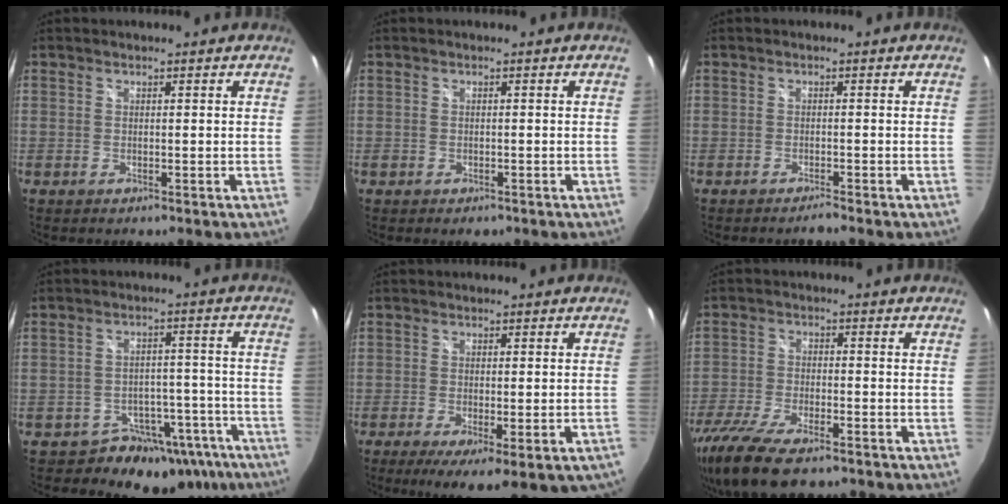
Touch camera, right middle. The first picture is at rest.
{"total": 1.7, "force": [-0.9, 1.2, 0.7], "torque": [-0.014, -0.004, -0.012]}
{"total": 1.4, "force": [-1.3, -0.1, 0.4], "torque": [-0.011, -0.004, -0.024]}
{"total": 12.7, "force": [-9.4, 8.2, 2.4], "torque": [-0.023, 0.040, -0.108]}
{"total": 10.5, "force": [-5.7, 2.4, 8.5], "torque": [-0.135, -0.041, -0.071]}
{"total": 16.2, "force": [-11.7, 5.7, 9.6], "torque": [-0.218, -0.054, -0.207]}